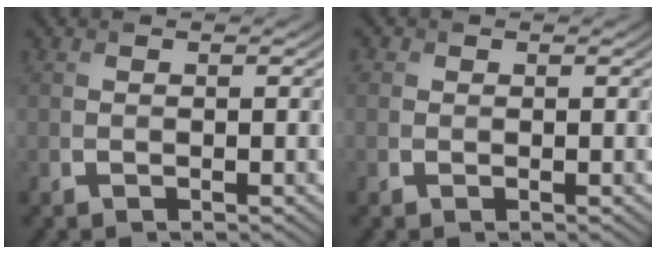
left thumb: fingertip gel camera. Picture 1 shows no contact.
{"total": 1.0, "force": [0.2, 0.9, 0.2], "torque": [-0.005, 0.000, 0.004]}